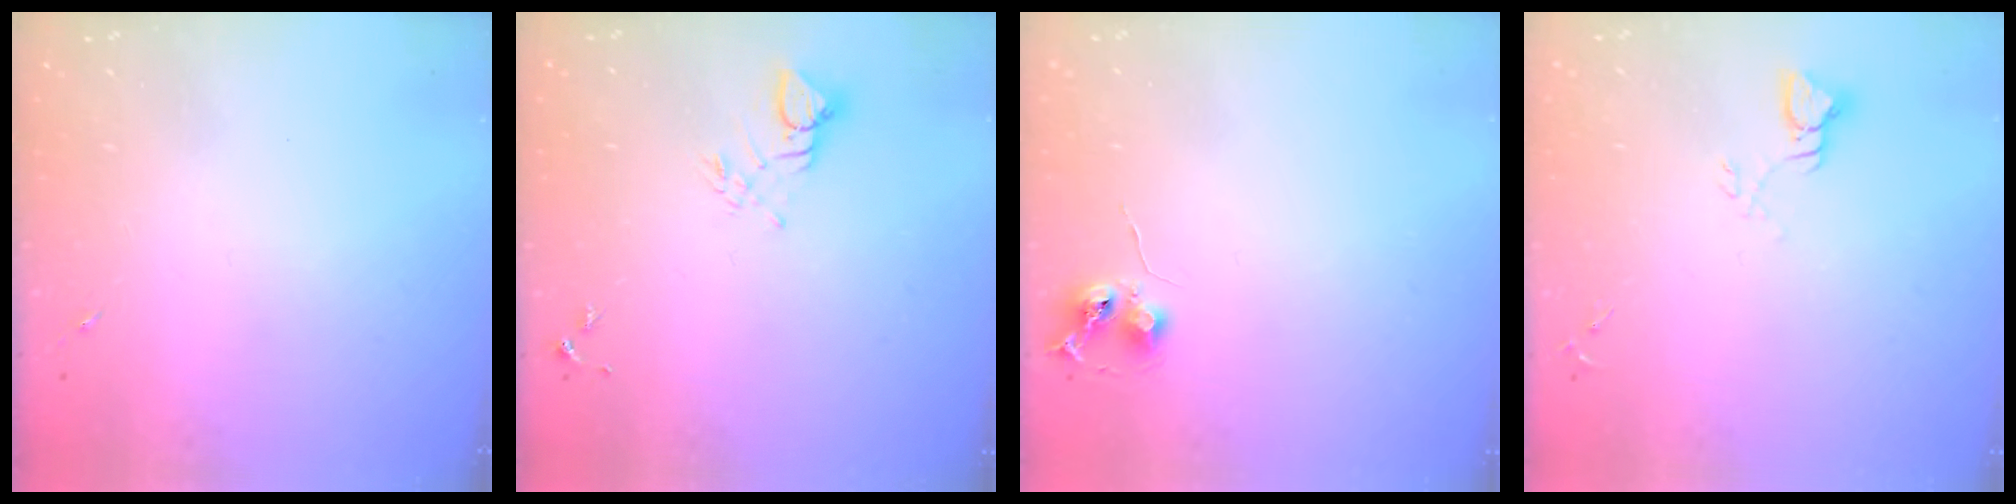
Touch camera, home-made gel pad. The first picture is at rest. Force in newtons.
{"total": 4.8, "press": 4.8, "slide": 0.2}
{"total": 6.4, "press": 6.3, "slide": 0.7}
{"total": 3.3, "press": 3.3, "slide": 0.3}